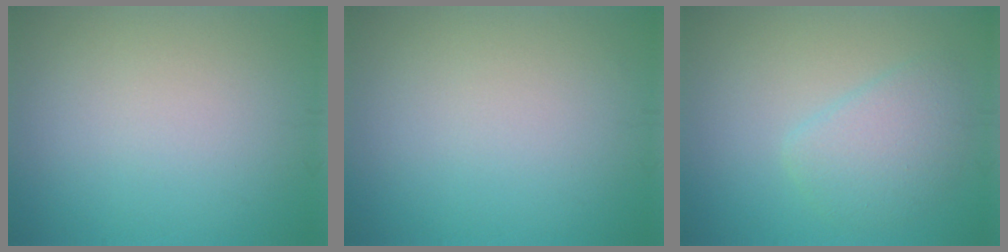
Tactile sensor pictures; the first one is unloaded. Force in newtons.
{"total": 0.0}
{"total": 3.0, "press": 3.0, "slide": 0.3}